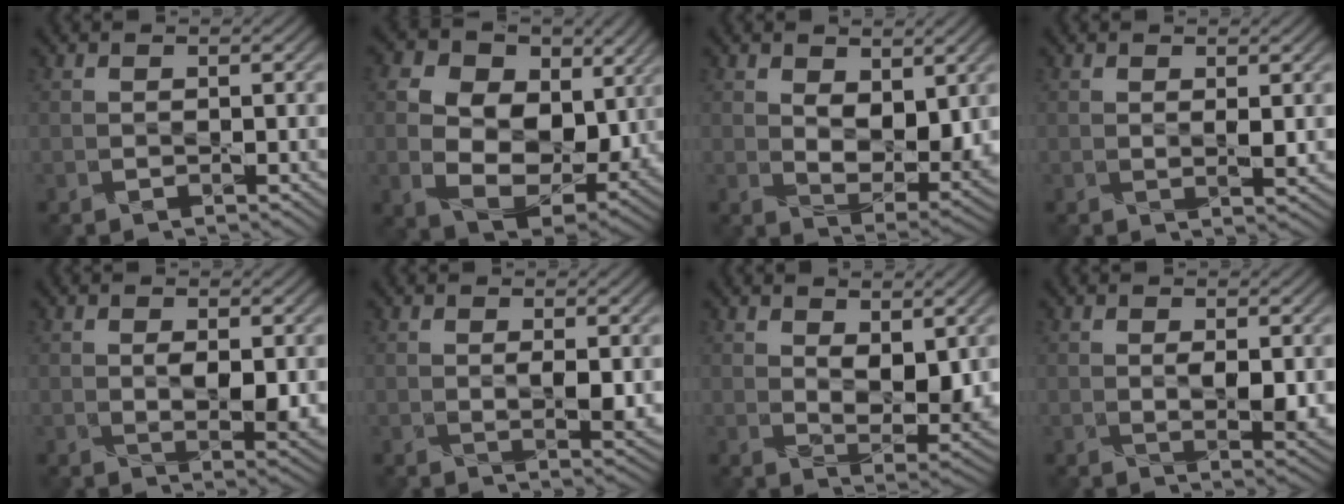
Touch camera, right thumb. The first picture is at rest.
{"total": 14.8, "force": [3.2, 11.0, 9.4], "torque": [-0.215, -0.023, 0.086]}
{"total": 7.0, "force": [2.0, 3.9, 5.4], "torque": [-0.104, -0.017, 0.038]}
{"total": 1.4, "force": [0.3, 0.6, 1.2], "torque": [-0.024, -0.007, 0.009]}
{"total": 3.5, "force": [0.2, 1.8, 3.1], "torque": [-0.061, -0.009, 0.013]}
{"total": 2.4, "force": [0.3, 1.0, 2.2], "torque": [-0.043, -0.009, 0.010]}
{"total": 5.9, "force": [1.7, 3.0, 4.8], "torque": [-0.092, -0.015, 0.037]}
{"total": 3.1, "force": [0.3, 1.4, 2.7], "torque": [-0.052, -0.009, 0.012]}